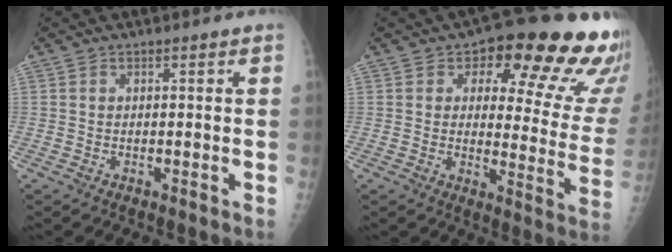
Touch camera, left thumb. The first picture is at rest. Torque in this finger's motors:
{"motor_torque": [0.47, 0.59, -0.02, -0.37, 0.15]}